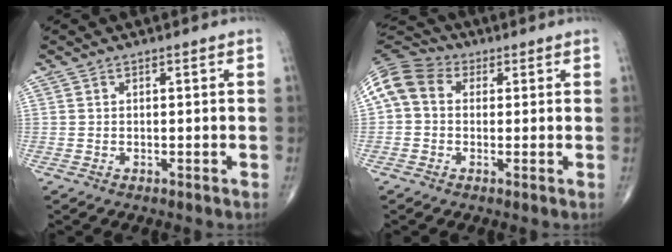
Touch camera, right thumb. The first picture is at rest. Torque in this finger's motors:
{"motor_torque": [-0.20, 0.38, 0.42, 0.13, 0.23]}